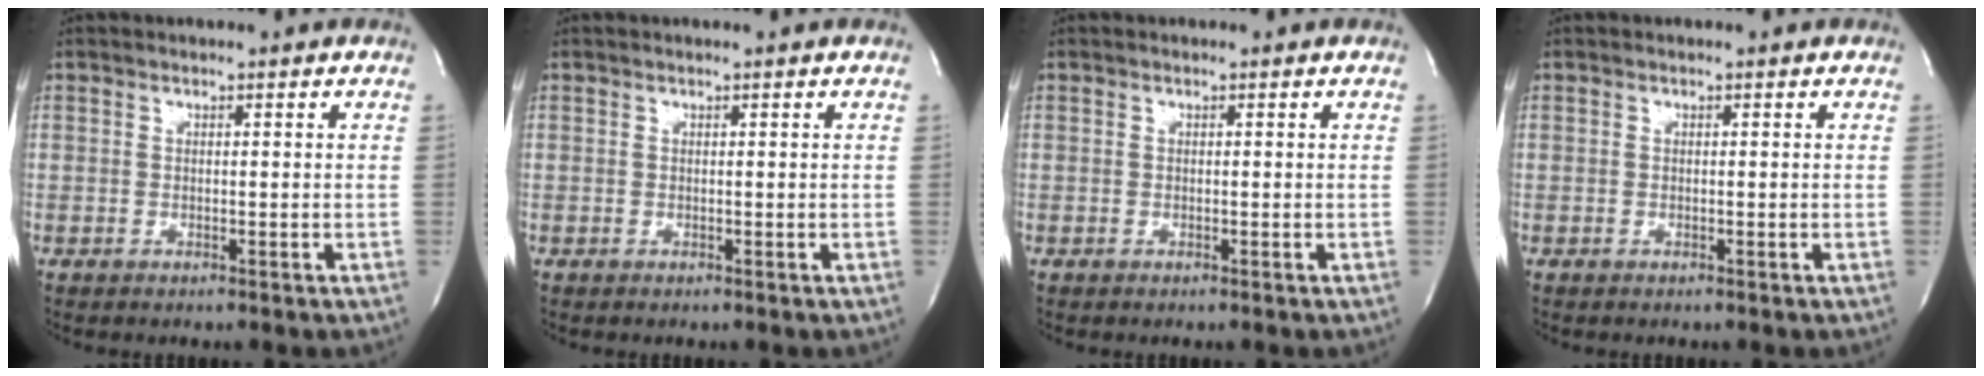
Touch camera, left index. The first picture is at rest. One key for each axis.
{"total": 0.0}
{"total": 0.0}
{"total": 0.0}